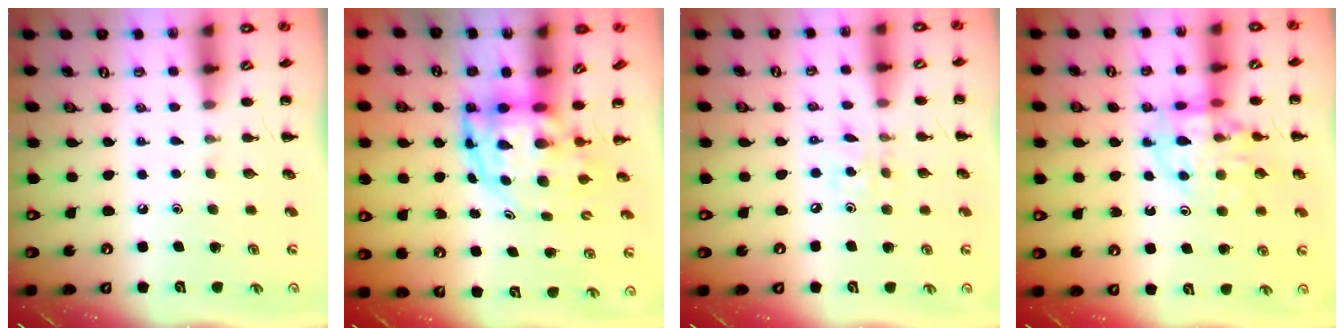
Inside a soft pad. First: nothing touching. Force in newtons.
{"total": 6.2, "press": 6.0, "slide": 1.4}
{"total": 4.6, "press": 4.4, "slide": 1.1}
{"total": 12.5, "press": 12.3, "slide": 2.2}